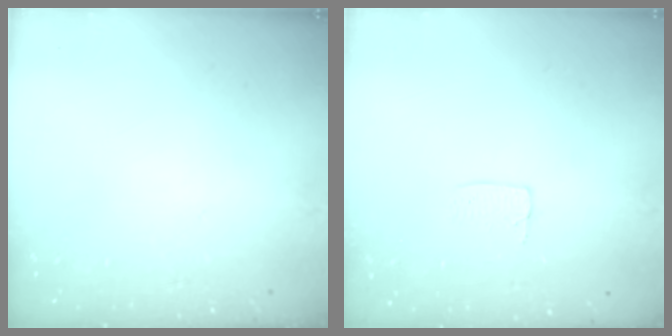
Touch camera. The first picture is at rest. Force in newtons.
{"total": 3.6, "press": 3.6, "slide": 0.2}